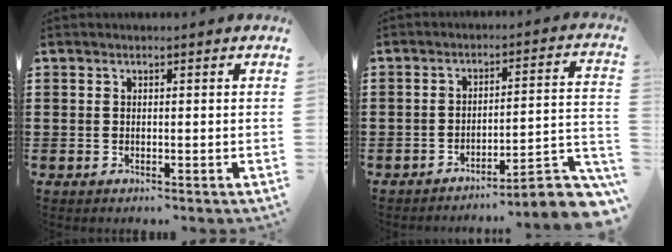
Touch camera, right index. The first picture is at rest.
{"total": 5.7, "force": [-4.7, 0.4, 3.2], "torque": [-0.050, -0.012, -0.091]}